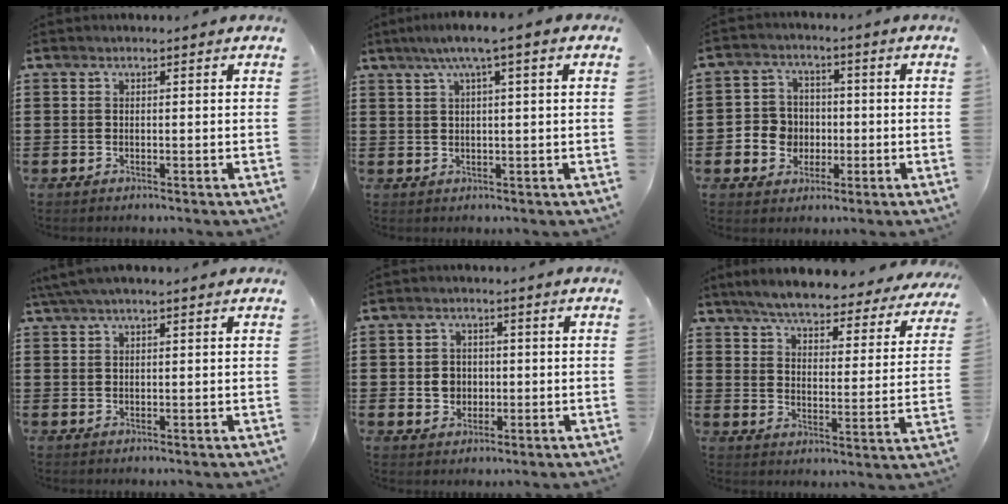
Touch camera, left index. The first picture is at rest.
{"total": 3.8, "force": [1.5, -0.2, 3.5], "torque": [-0.071, 0.001, 0.022]}
{"total": 5.3, "force": [-1.0, 5.1, 1.3], "torque": [-0.040, 0.016, -0.017]}
{"total": 2.6, "force": [1.7, 0.3, 2.0], "torque": [-0.040, 0.003, 0.032]}
{"total": 3.3, "force": [-0.2, 3.0, 1.4], "torque": [-0.031, 0.004, -0.009]}
{"total": 5.7, "force": [5.4, 0.3, 1.7], "torque": [-0.060, -0.036, 0.090]}